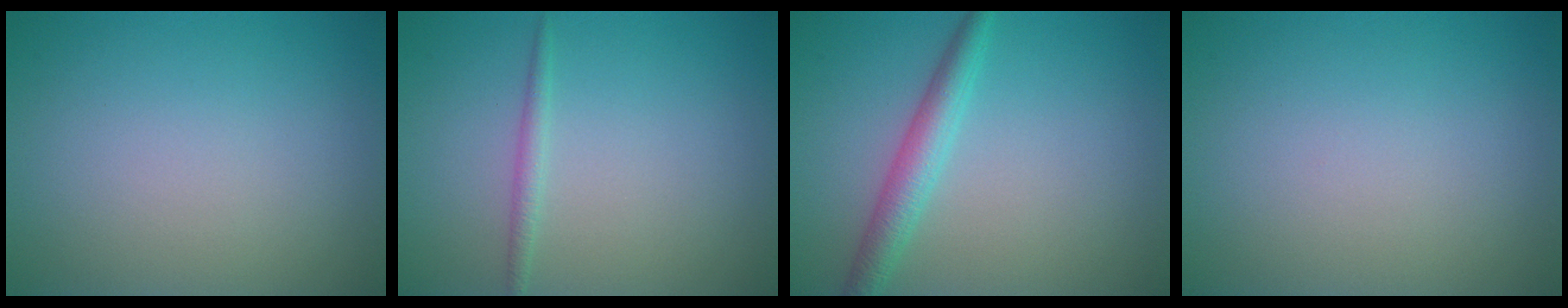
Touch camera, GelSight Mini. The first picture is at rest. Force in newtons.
{"total": 1.1, "press": 1.1, "slide": 0.1}
{"total": 3.1, "press": 3.1, "slide": 0.1}
{"total": 0.0}